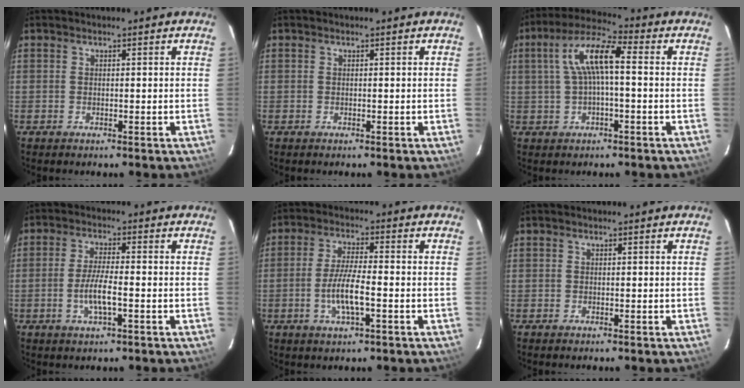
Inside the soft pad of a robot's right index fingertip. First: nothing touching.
{"total": 0.0}
{"total": 9.0, "force": [0.8, 2.3, 8.7], "torque": [-0.170, 0.023, 0.016]}
{"total": 5.7, "force": [-1.8, 0.9, 5.4], "torque": [-0.106, -0.003, -0.035]}
{"total": 7.2, "force": [-2.1, 1.3, 6.8], "torque": [-0.134, -0.003, -0.042]}
{"total": 0.0}